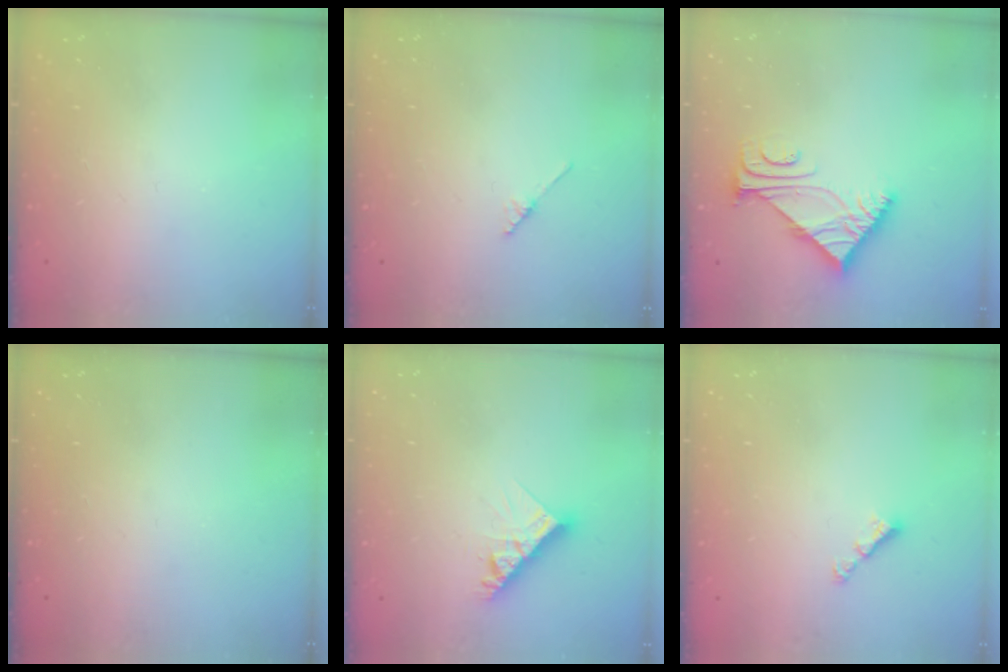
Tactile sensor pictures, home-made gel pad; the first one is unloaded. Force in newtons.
{"total": 2.1, "press": 2.1, "slide": 0.1}
{"total": 5.6, "press": 5.5, "slide": 0.8}
{"total": 0.0}
{"total": 8.7, "press": 8.7, "slide": 0.8}
{"total": 2.9, "press": 2.9, "slide": 0.3}